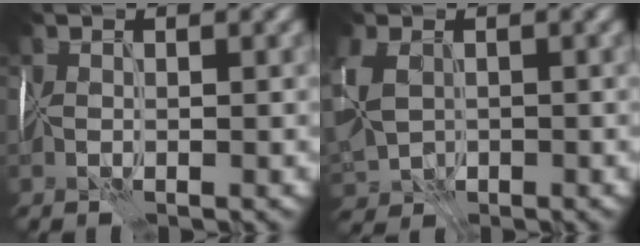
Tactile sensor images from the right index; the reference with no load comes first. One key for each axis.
{"total": 4.5, "fx": -0.4, "fy": 3.7, "fz": 2.5, "tx": -0.092, "ty": -0.017, "tz": 0.005}